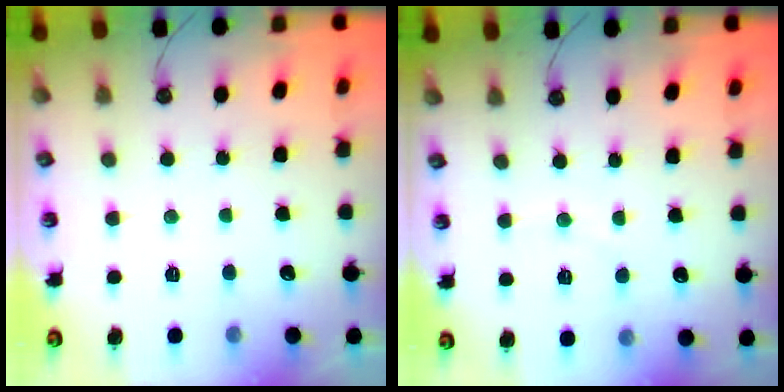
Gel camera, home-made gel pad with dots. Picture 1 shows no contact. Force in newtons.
{"total": 4.3, "press": 4.2, "slide": 0.4}